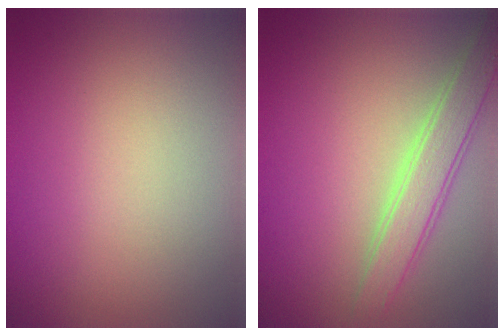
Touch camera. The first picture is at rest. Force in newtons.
{"total": 3.4, "press": 3.4, "slide": 0.3}